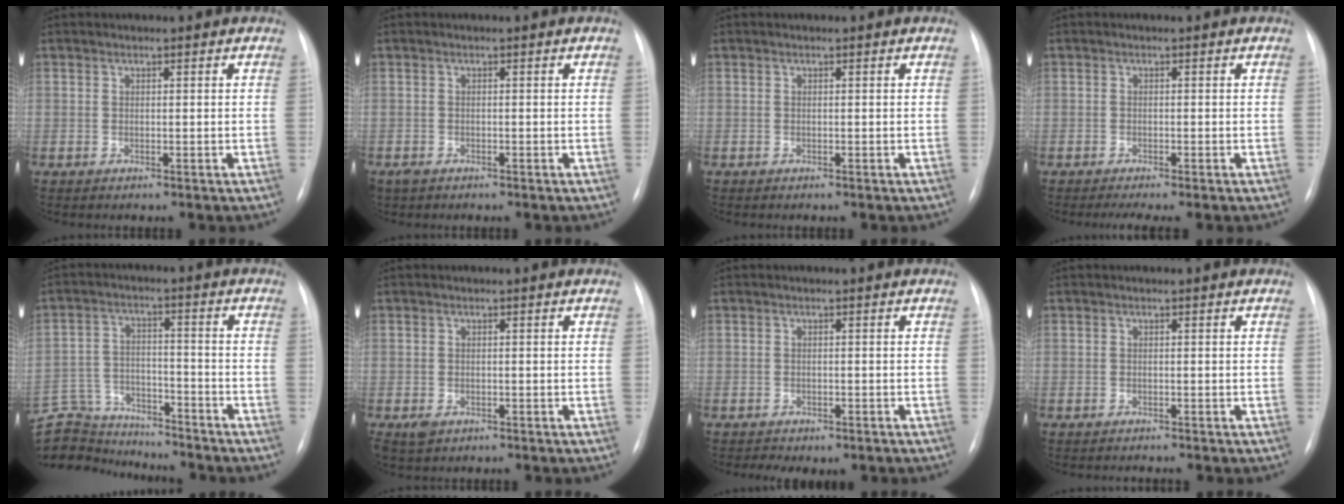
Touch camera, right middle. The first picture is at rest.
{"total": 1.0, "force": [-0.7, 0.7, 0.1], "torque": [-0.004, 0.002, -0.010]}
{"total": 0.0}
{"total": 2.4, "force": [-1.9, 0.3, 1.5], "torque": [-0.027, -0.007, -0.030]}
{"total": 15.5, "force": [-14.6, 4.1, 3.0], "torque": [-0.071, 0.033, -0.226]}
{"total": 2.0, "force": [-1.0, 1.4, 1.0], "torque": [-0.017, 0.000, -0.008]}
{"total": 3.9, "force": [-2.9, 1.8, 1.8], "torque": [-0.025, 0.002, -0.031]}
{"total": 1.1, "force": [-1.1, 0.1, 0.4], "torque": [-0.007, -0.003, -0.014]}